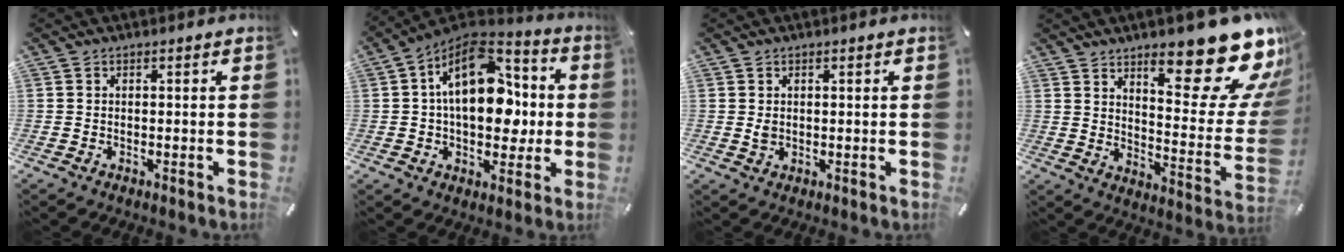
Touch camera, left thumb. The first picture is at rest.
{"total": 19.4, "force": [2.7, 12.5, 14.6], "torque": [-0.234, -0.014, 0.045]}
{"total": 1.5, "force": [0.5, 1.2, 0.7], "torque": [-0.008, -0.001, 0.007]}
{"total": 22.9, "force": [15.1, 7.8, 15.4], "torque": [-0.194, -0.124, 0.244]}